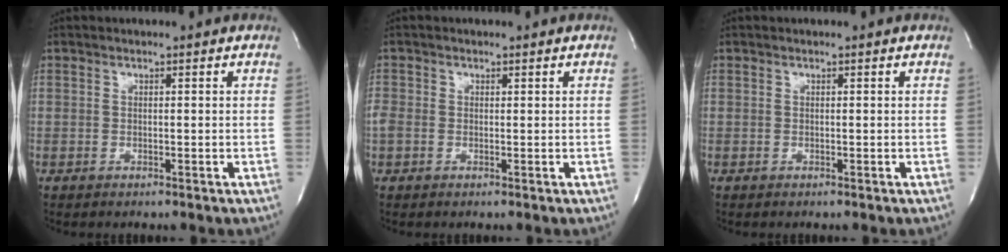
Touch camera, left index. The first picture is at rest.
{"total": 1.8, "force": [-0.1, 1.6, 0.9], "torque": [-0.037, 0.010, -0.002]}
{"total": 0.0}